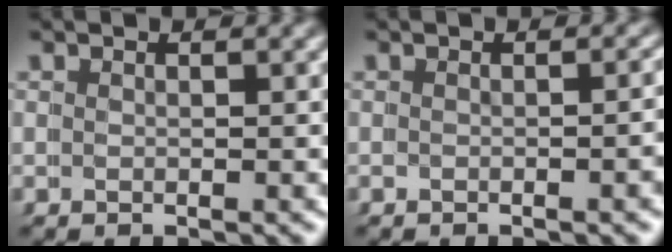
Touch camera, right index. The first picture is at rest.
{"total": 1.9, "force": [-0.6, 0.0, 1.9], "torque": [-0.009, 0.009, -0.014]}